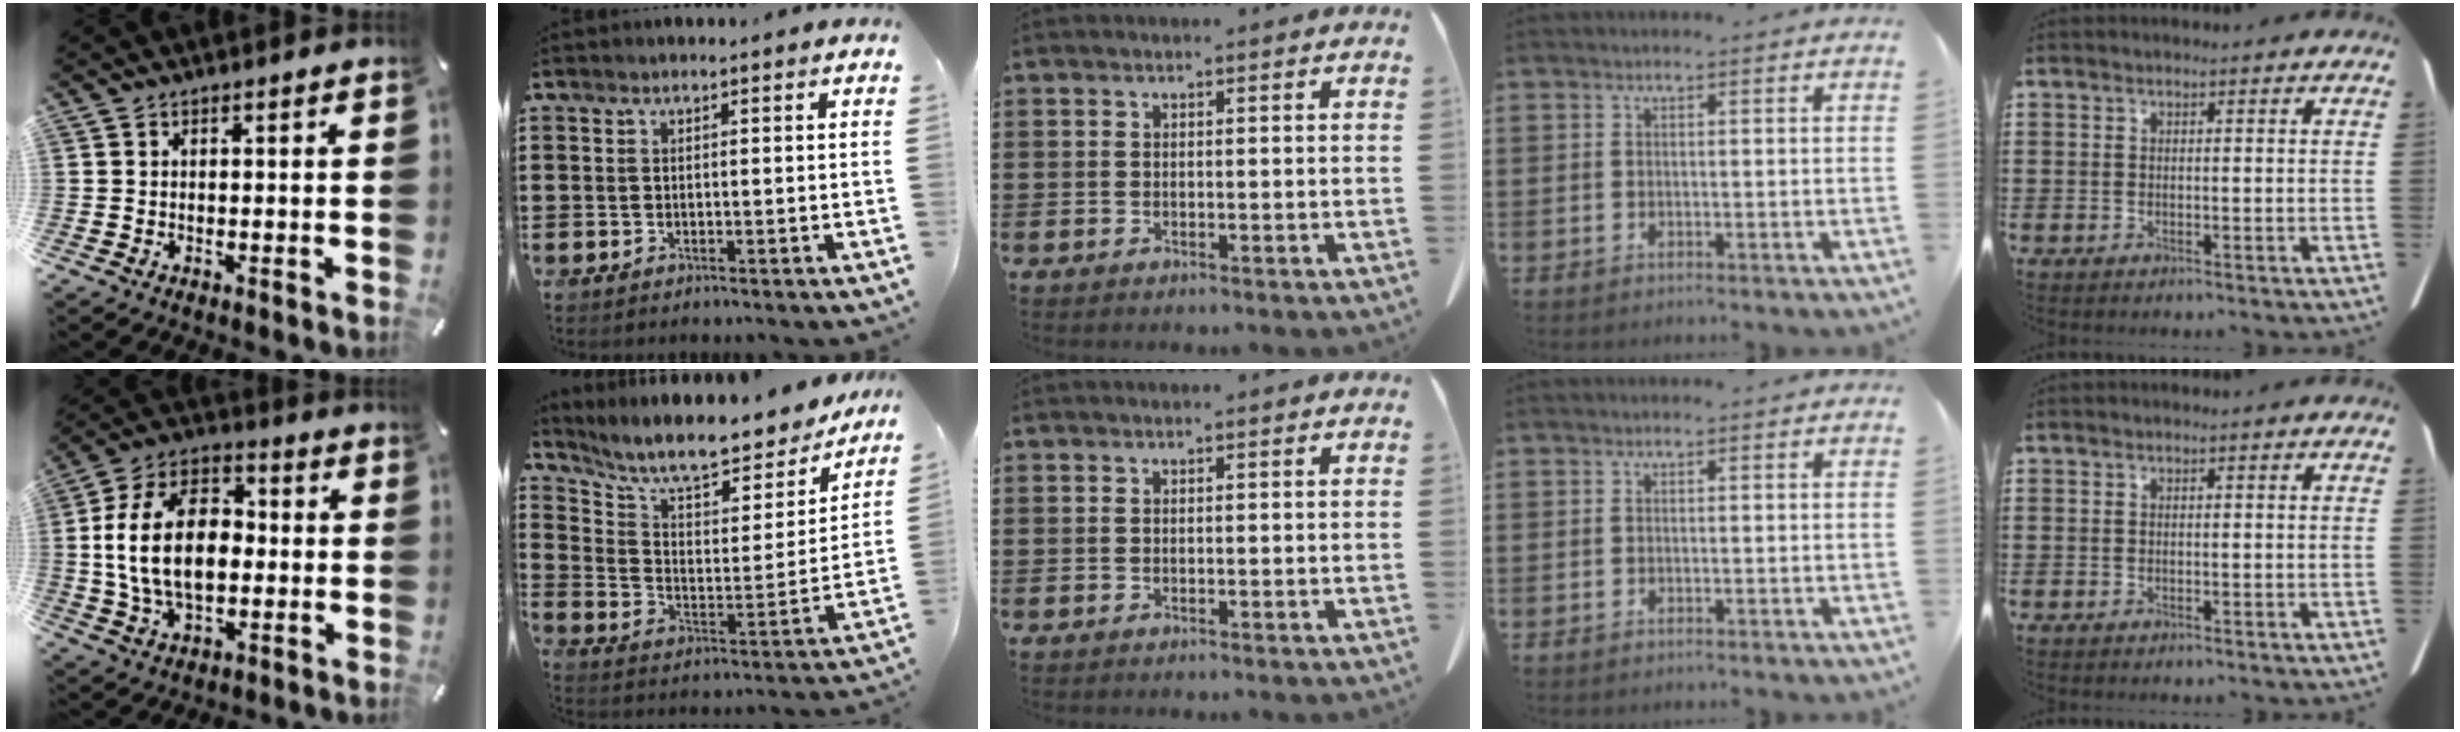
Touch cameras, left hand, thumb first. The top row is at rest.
{"thumb": {"total": 18.1, "force": [-0.4, 12.3, 13.3], "torque": [-0.285, 0.014, -0.009]}, "index": {"total": 10.0, "force": [8.8, 1.7, 4.6], "torque": [-0.112, -0.062, 0.146]}}